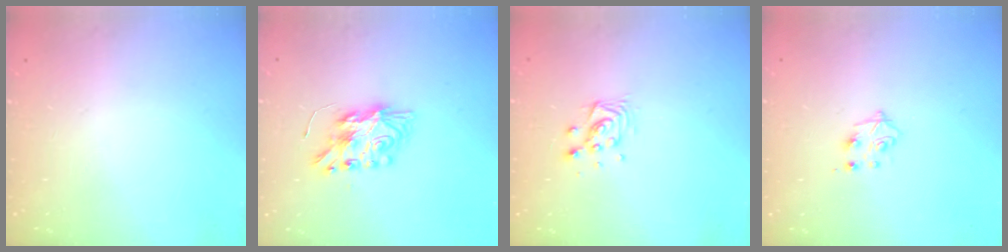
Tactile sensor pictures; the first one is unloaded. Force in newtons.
{"total": 8.4, "press": 8.4, "slide": 0.7}
{"total": 7.8, "press": 7.8, "slide": 0.3}
{"total": 4.4, "press": 4.4, "slide": 0.6}